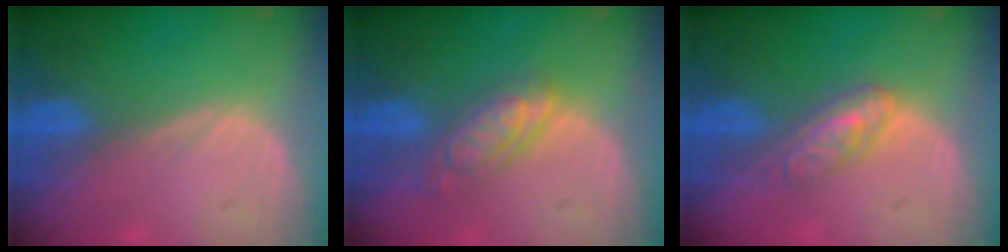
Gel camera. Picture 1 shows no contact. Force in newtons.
{"total": 5.5, "press": 5.0, "slide": 2.4}
{"total": 4.6, "press": 4.0, "slide": 2.2}